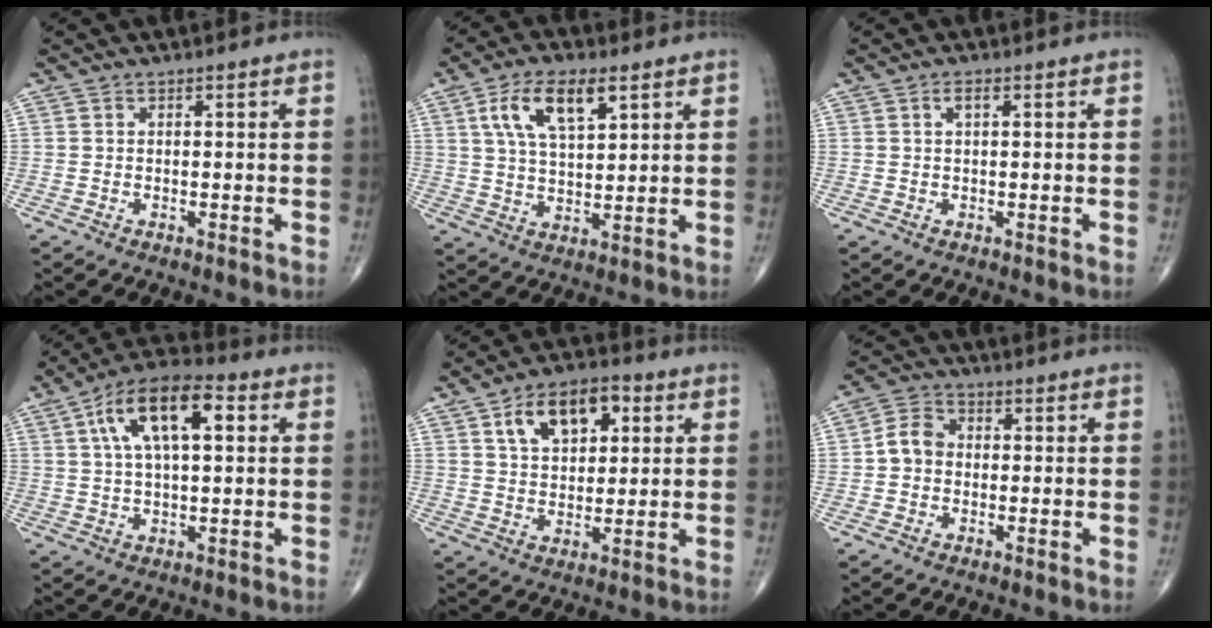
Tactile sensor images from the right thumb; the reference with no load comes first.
{"total": 10.7, "force": [4.8, 4.7, 8.4], "torque": [-0.151, -0.011, 0.091]}
{"total": 1.4, "force": [0.5, 0.4, 1.2], "torque": [-0.023, 0.004, 0.007]}
{"total": 14.1, "force": [4.1, 6.1, 12.0], "torque": [-0.207, 0.022, 0.064]}
{"total": 12.1, "force": [4.6, 7.1, 8.6], "torque": [-0.112, 0.000, 0.073]}
{"total": 5.1, "force": [-0.4, 4.2, 2.8], "torque": [-0.041, 0.018, -0.018]}